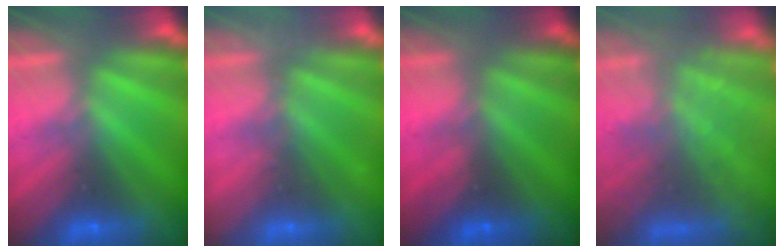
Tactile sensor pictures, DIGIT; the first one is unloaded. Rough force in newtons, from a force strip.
{"total": 2.1}
{"total": 3.7}
{"total": 10.5}